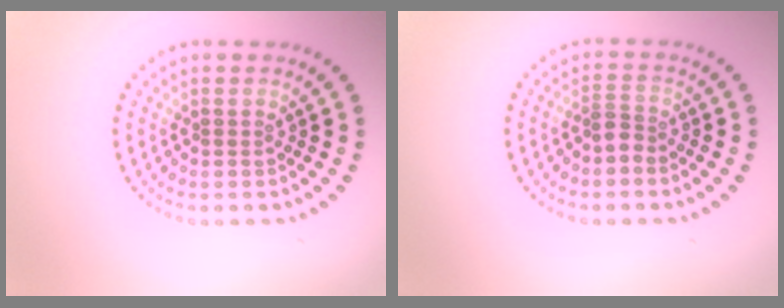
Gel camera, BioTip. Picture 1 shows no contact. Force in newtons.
{"total": 1.6, "press": 1.3, "slide": 1.0}